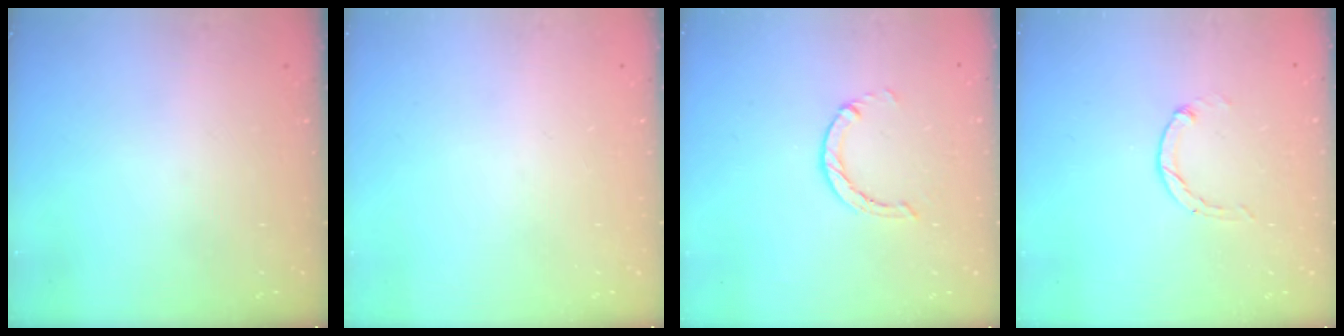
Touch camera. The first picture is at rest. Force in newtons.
{"total": 0.0}
{"total": 1.2, "press": 1.2, "slide": 0.2}
{"total": 0.8, "press": 0.7, "slide": 0.2}